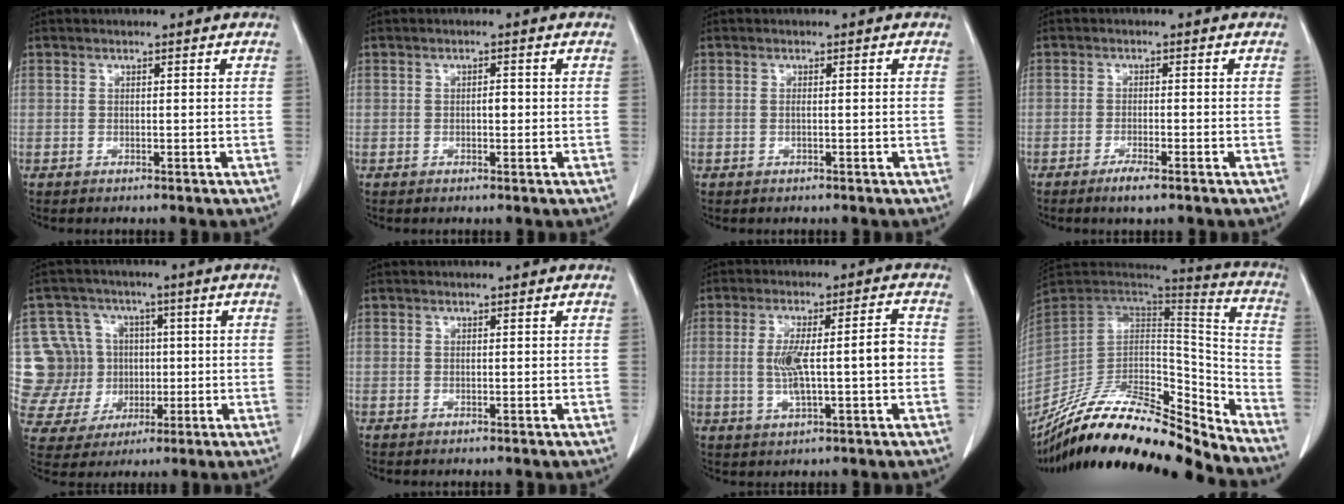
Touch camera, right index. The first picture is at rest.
{"total": 1.2, "force": [-0.1, 0.5, 1.0], "torque": [-0.016, 0.002, -0.003]}
{"total": 0.5, "force": [-0.1, 0.0, 0.5], "torque": [-0.011, 0.000, 0.001]}
{"total": 2.9, "force": [-1.9, 0.3, 2.1], "torque": [-0.039, -0.004, -0.033]}
{"total": 13.8, "force": [0.6, 13.2, 4.0], "torque": [-0.106, 0.047, 0.036]}
{"total": 0.0}
{"total": 9.2, "force": [-0.6, 1.4, 9.1], "torque": [-0.162, 0.018, -0.007]}
{"total": 27.0, "force": [-24.0, 4.2, 11.7], "torque": [-0.180, -0.002, -0.386]}